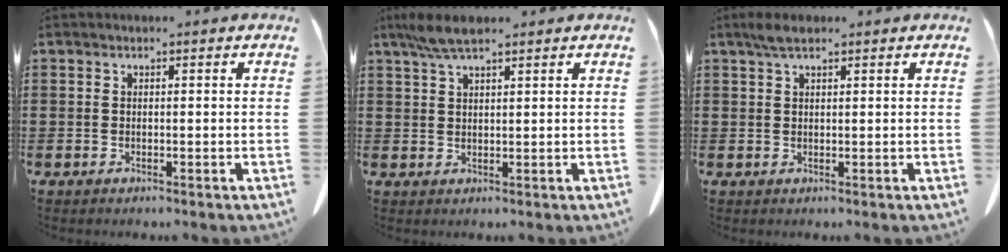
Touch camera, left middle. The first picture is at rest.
{"total": 4.6, "force": [3.2, 1.0, 3.1], "torque": [-0.068, 0.000, 0.059]}
{"total": 2.3, "force": [1.5, 0.7, 1.7], "torque": [-0.037, 0.004, 0.026]}